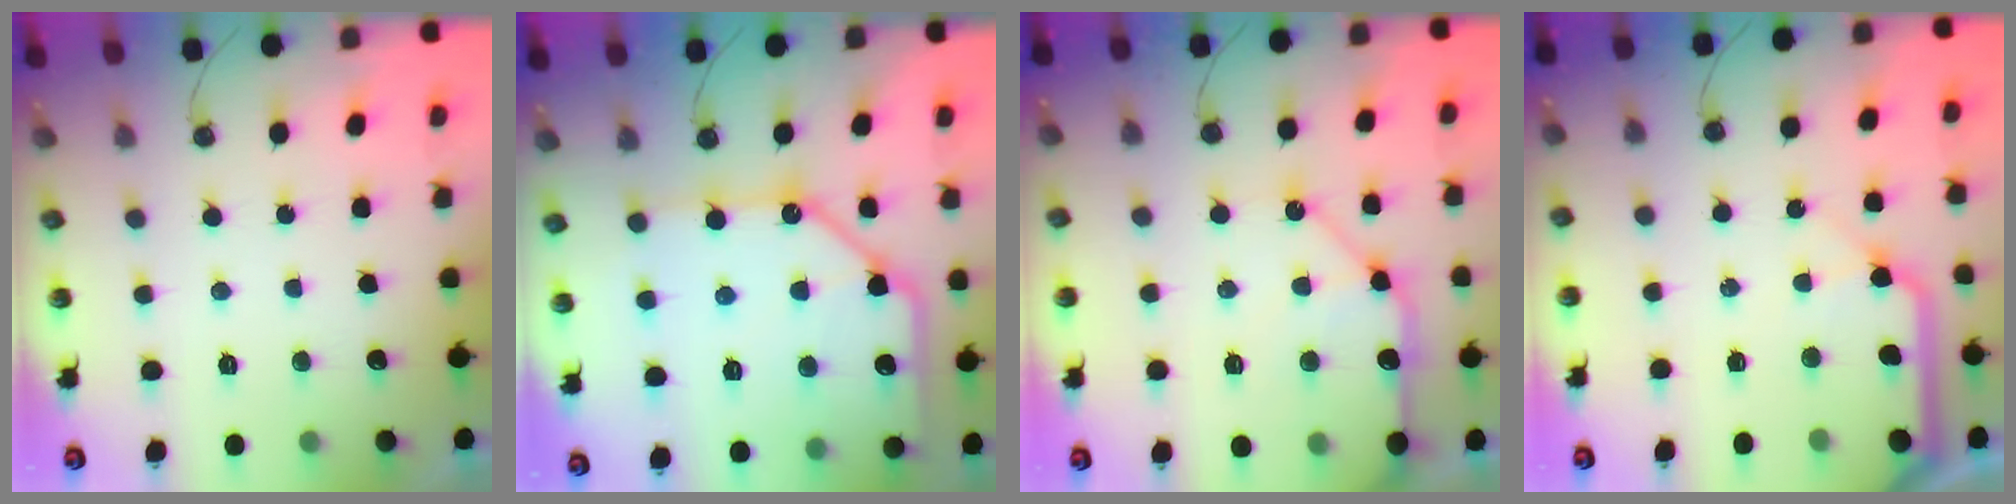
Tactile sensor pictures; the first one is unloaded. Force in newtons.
{"total": 17.5, "press": 17.4, "slide": 2.2}
{"total": 14.3, "press": 14.2, "slide": 1.7}
{"total": 12.8, "press": 12.7, "slide": 1.8}